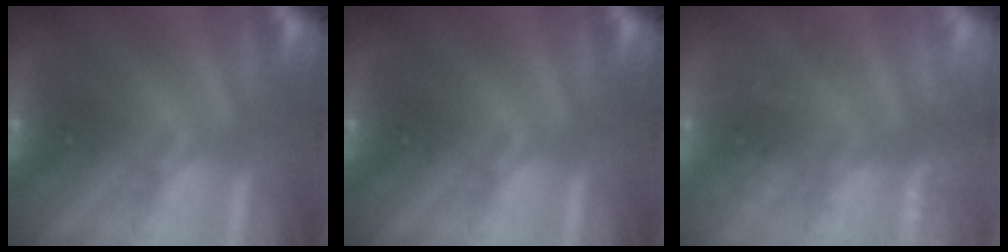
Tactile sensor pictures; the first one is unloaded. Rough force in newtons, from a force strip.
{"total": 0.0}
{"total": 2.4}